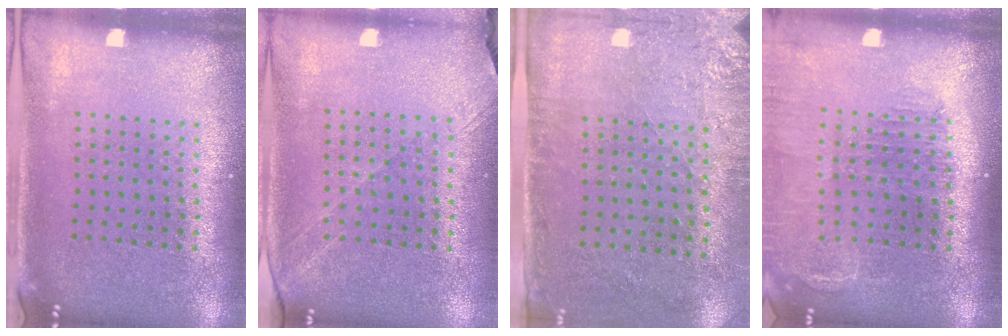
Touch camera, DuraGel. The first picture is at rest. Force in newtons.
{"total": 1.5, "press": 1.3, "slide": 0.8}
{"total": 2.7, "press": 2.3, "slide": 1.5}
{"total": 1.5, "press": 1.4, "slide": 0.2}